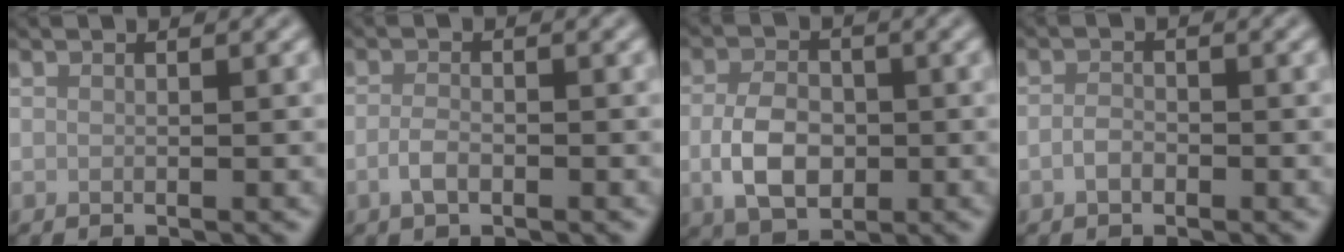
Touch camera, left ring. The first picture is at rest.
{"total": 1.8, "force": [-0.8, 0.8, 1.3], "torque": [-0.028, -0.001, -0.018]}
{"total": 4.9, "force": [-0.8, 3.4, 3.5], "torque": [-0.073, -0.006, -0.016]}
{"total": 1.4, "force": [-0.7, 0.9, 0.9], "torque": [-0.020, 0.000, -0.016]}